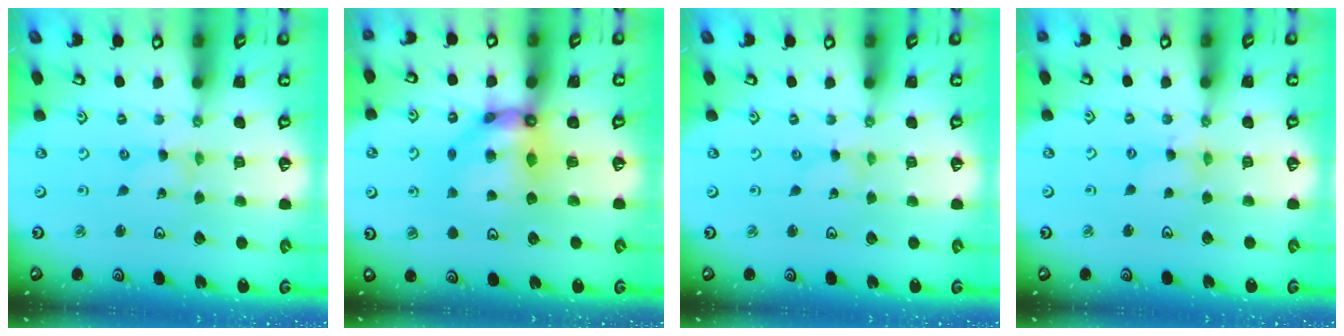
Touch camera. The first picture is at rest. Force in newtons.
{"total": 11.6, "press": 11.5, "slide": 1.6}
{"total": 0.0}
{"total": 4.1, "press": 4.1, "slide": 0.4}